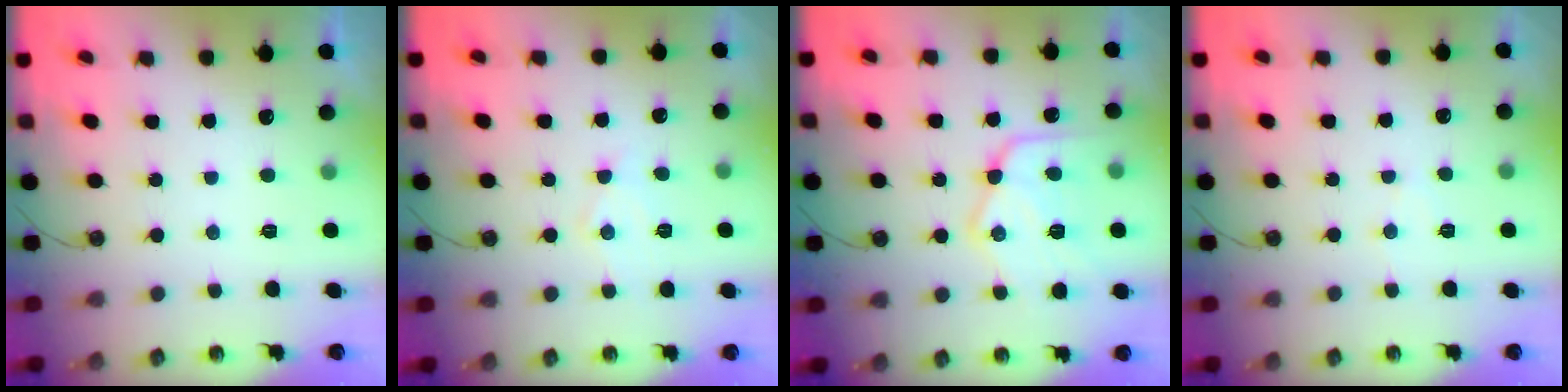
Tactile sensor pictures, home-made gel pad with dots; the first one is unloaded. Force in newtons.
{"total": 7.4, "press": 7.4, "slide": 0.1}
{"total": 18.8, "press": 18.8, "slide": 1.7}
{"total": 5.3, "press": 5.2, "slide": 0.7}